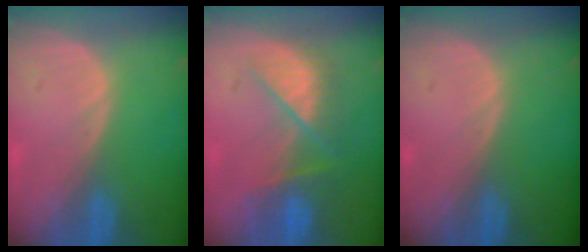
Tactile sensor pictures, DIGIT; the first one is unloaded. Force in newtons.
{"total": 7.6, "press": 7.1, "slide": 2.6}
{"total": 0.0}